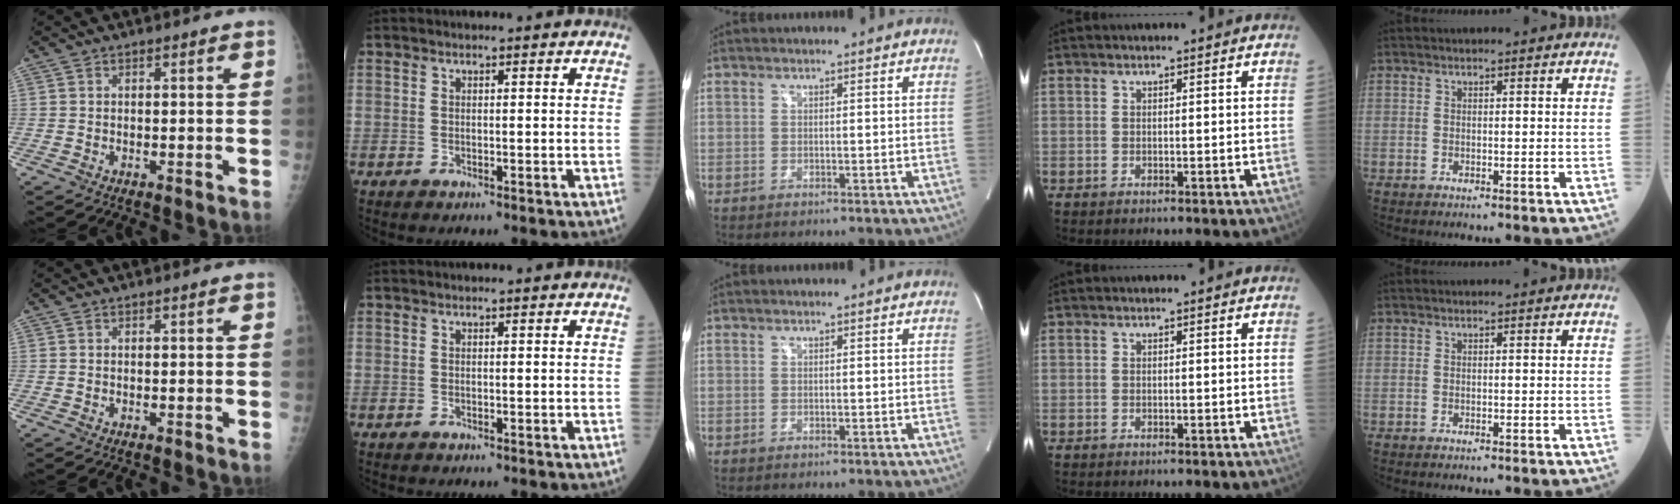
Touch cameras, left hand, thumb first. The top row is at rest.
{}